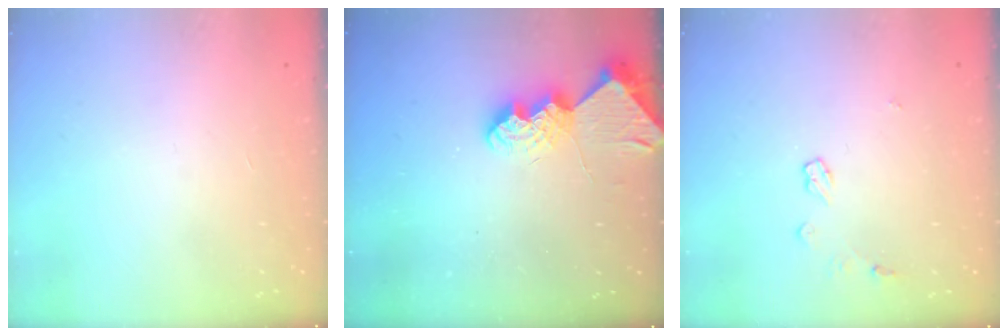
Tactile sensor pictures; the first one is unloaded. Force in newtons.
{"total": 9.1, "press": 9.0, "slide": 0.7}
{"total": 4.4, "press": 4.4, "slide": 0.5}